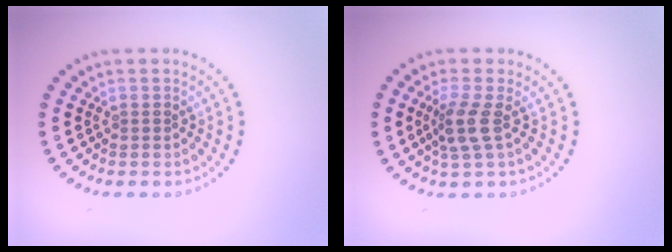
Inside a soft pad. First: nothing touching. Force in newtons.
{"total": 2.6, "press": 2.1, "slide": 1.6}